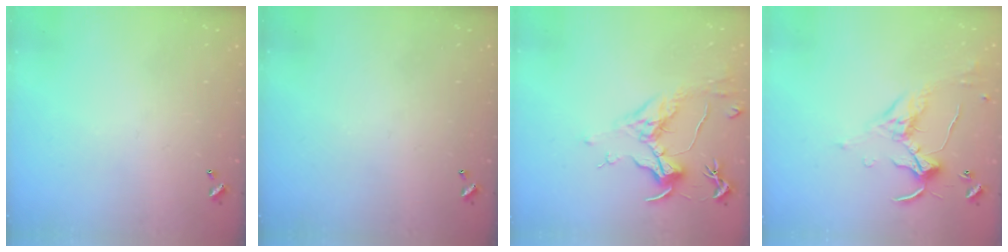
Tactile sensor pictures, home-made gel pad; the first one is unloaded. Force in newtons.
{"total": 0.0}
{"total": 1.6, "press": 1.3, "slide": 0.9}
{"total": 1.2, "press": 0.8, "slide": 0.8}